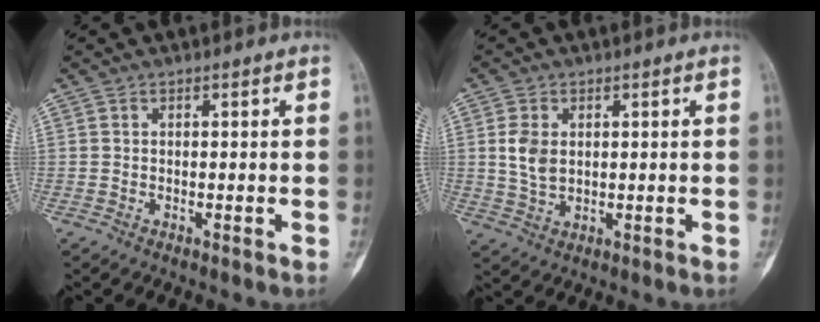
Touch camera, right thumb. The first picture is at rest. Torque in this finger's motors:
{"motor_torque": [-0.92, 0.67, 0.60, 0.06, -0.06]}